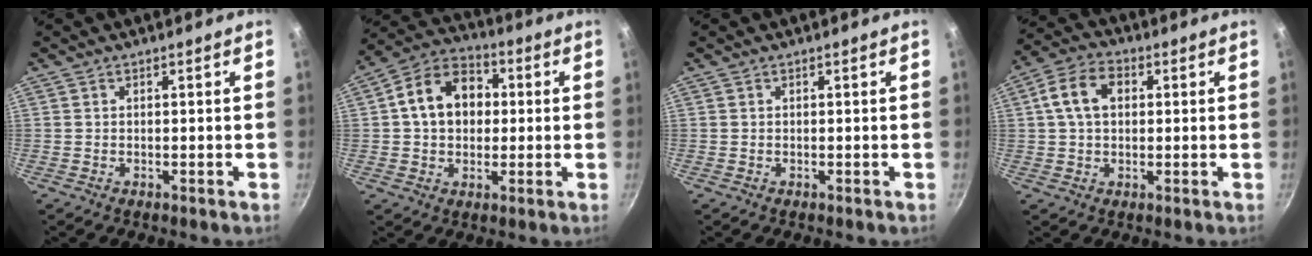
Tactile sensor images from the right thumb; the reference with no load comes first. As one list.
[{"total": 12.9, "force": [1.5, 9.9, 8.2], "torque": [-0.103, 0.024, 0.007]}, {"total": 0.0}, {"total": 8.8, "force": [1.7, 6.1, 6.1], "torque": [-0.099, 0.018, 0.020]}]